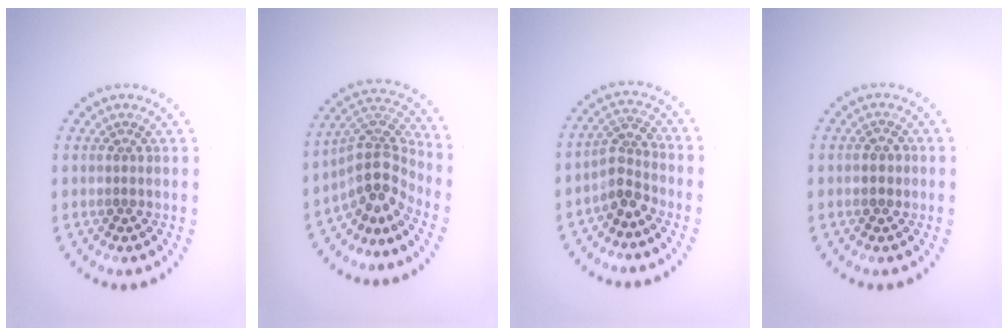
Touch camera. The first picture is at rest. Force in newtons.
{"total": 4.3, "press": 3.1, "slide": 2.9}
{"total": 2.7, "press": 2.0, "slide": 1.9}
{"total": 1.0, "press": 0.9, "slide": 0.3}